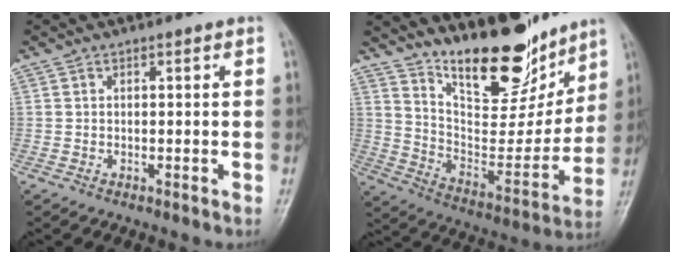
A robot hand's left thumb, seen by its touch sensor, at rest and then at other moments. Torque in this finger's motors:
{"motor_torque": [1.05, 0.50, 1.41, -1.36, 0.18]}